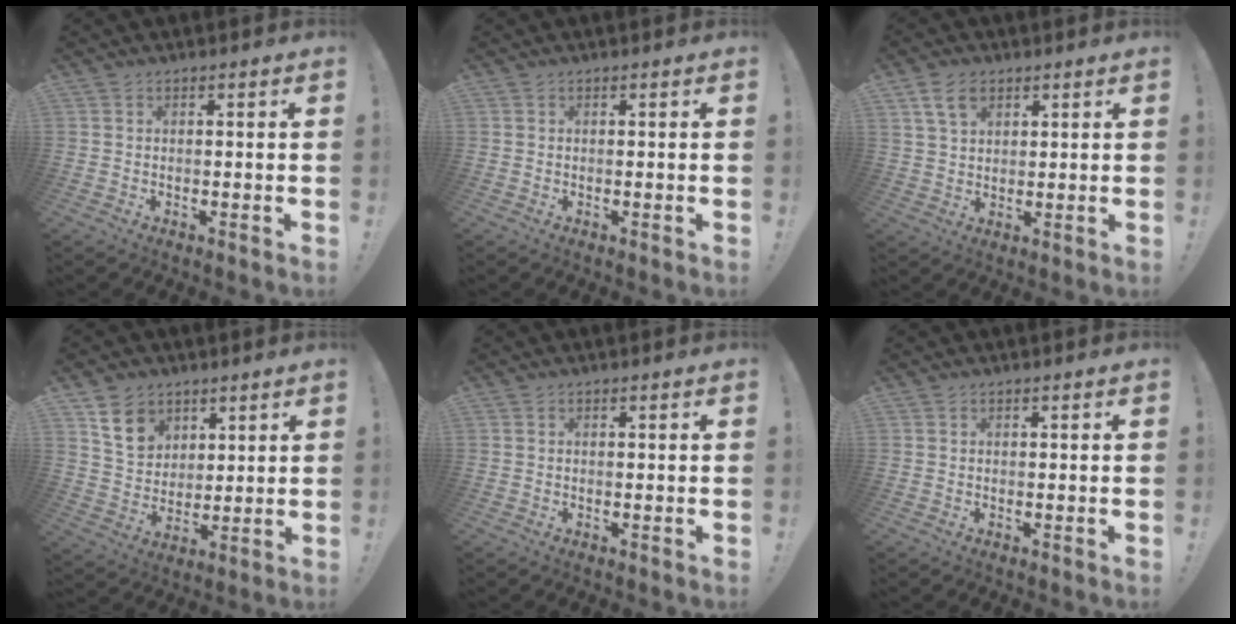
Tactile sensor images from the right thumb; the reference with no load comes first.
{"total": 0.0}
{"total": 7.1, "force": [3.9, 4.6, 3.7], "torque": [-0.062, -0.008, 0.076]}
{"total": 10.5, "force": [6.1, 7.6, 3.9], "torque": [-0.062, -0.028, 0.123]}
{"total": 0.0}
{"total": 0.0}